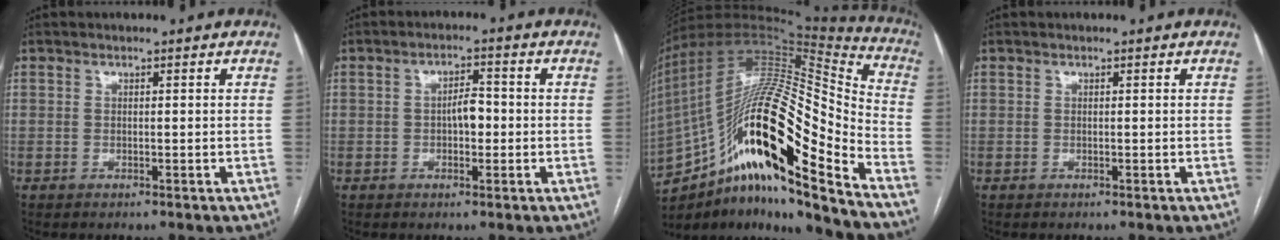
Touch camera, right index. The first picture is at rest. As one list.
[{"total": 3.5, "force": [-0.4, 1.5, 3.2], "torque": [-0.049, 0.009, -0.007]}, {"total": 28.7, "force": [-14.9, 4.7, 24.1], "torque": [-0.417, 0.012, -0.254]}, {"total": 0.0}]